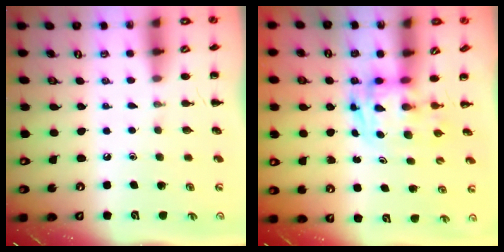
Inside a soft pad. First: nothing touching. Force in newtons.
{"total": 2.8, "press": 2.8, "slide": 0.5}